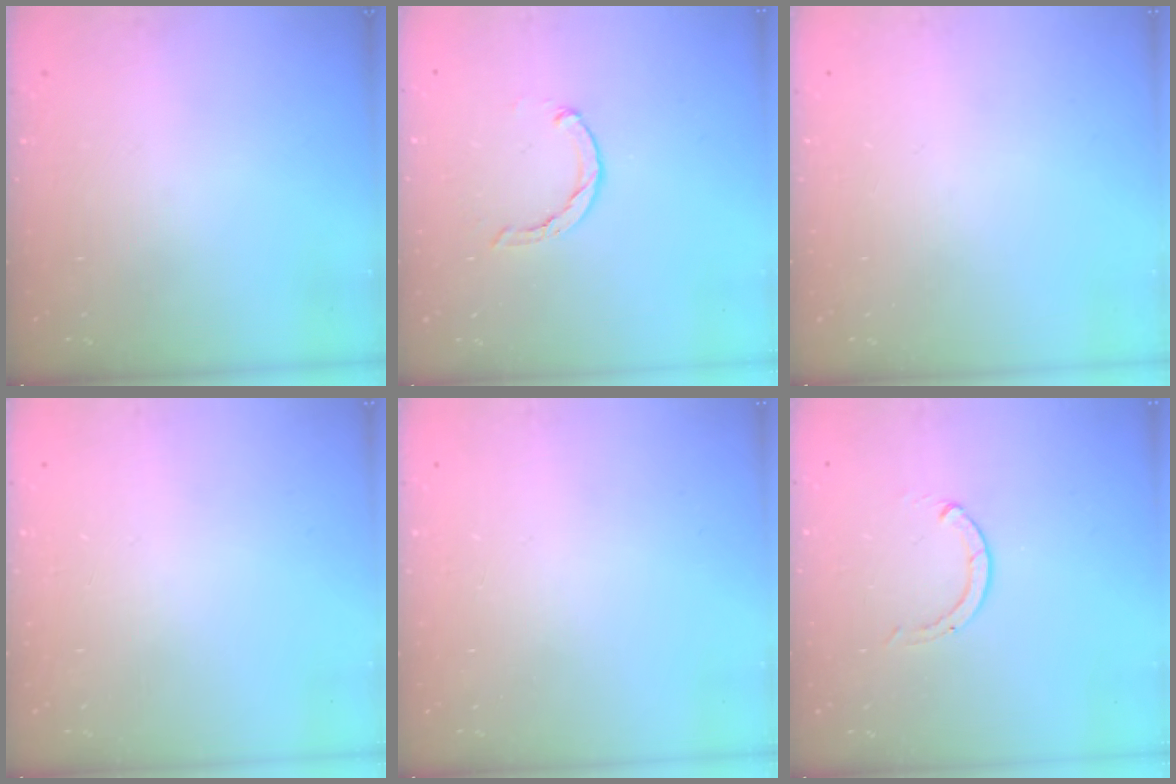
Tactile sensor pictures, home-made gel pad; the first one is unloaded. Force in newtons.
{"total": 2.0, "press": 2.0, "slide": 0.4}
{"total": 0.0}
{"total": 2.6, "press": 2.6, "slide": 0.2}
{"total": 2.6, "press": 2.6, "slide": 0.2}
{"total": 0.0}